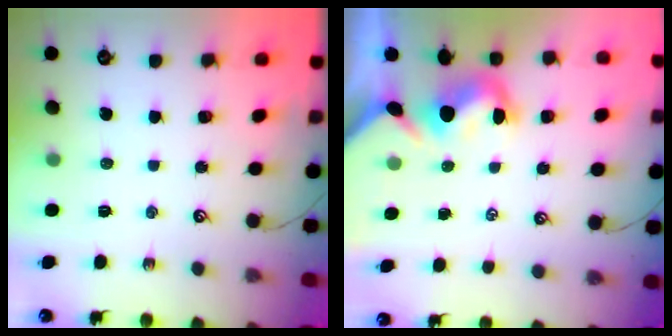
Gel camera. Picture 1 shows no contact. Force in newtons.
{"total": 1.9, "press": 1.6, "slide": 1.0}